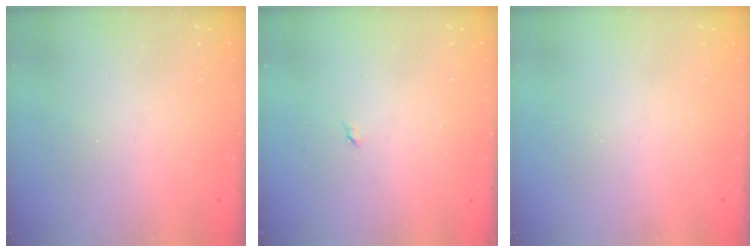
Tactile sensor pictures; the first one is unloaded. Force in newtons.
{"total": 2.8, "press": 2.8, "slide": 0.4}
{"total": 0.0}